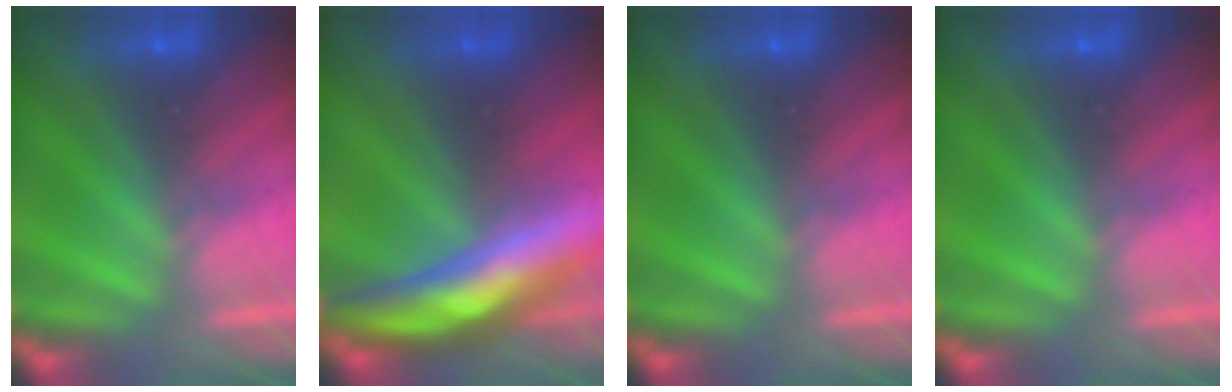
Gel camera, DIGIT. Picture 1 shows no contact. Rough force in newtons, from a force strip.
{"total": 7.5}
{"total": 0.0}
{"total": 0.0}